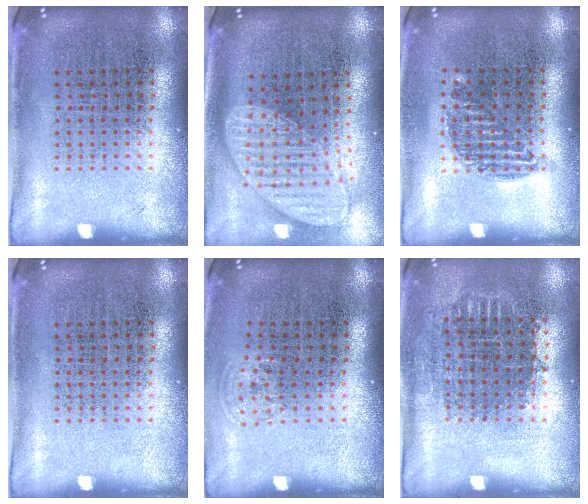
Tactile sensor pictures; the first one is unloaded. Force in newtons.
{"total": 2.0, "press": 1.5, "slide": 1.2}
{"total": 0.9, "press": 0.8, "slide": 0.4}
{"total": 0.0}
{"total": 0.8, "press": 0.6, "slide": 0.5}
{"total": 0.7, "press": 0.7, "slide": 0.2}